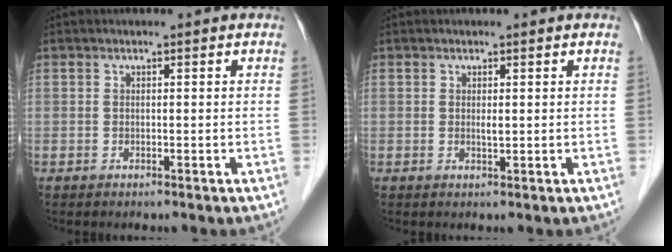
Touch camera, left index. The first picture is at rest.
{"total": 0.9, "force": [0.3, 0.2, 0.8], "torque": [-0.019, -0.002, 0.005]}